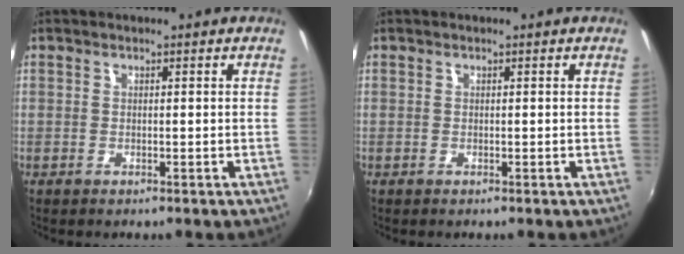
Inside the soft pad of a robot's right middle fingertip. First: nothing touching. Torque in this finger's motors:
{"motor_torque": [0.00, 0.00, 0.00, 0.00]}